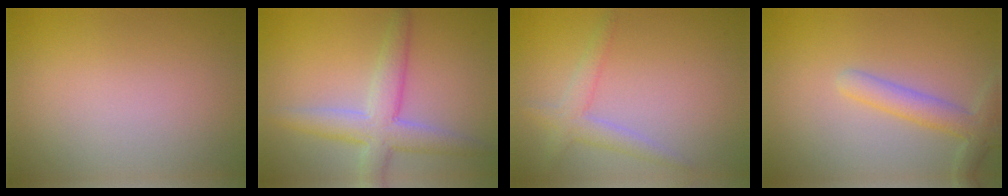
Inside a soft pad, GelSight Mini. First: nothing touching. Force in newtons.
{"total": 4.8, "press": 4.8, "slide": 0.1}
{"total": 2.4, "press": 2.4, "slide": 0.2}
{"total": 3.0, "press": 3.0, "slide": 0.2}